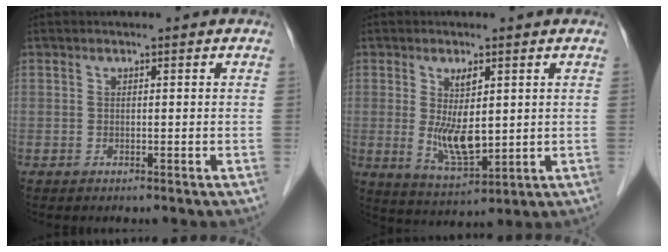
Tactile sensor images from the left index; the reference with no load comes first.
{"total": 7.0, "force": [0.7, 2.5, 6.5], "torque": [-0.131, -0.009, 0.026]}